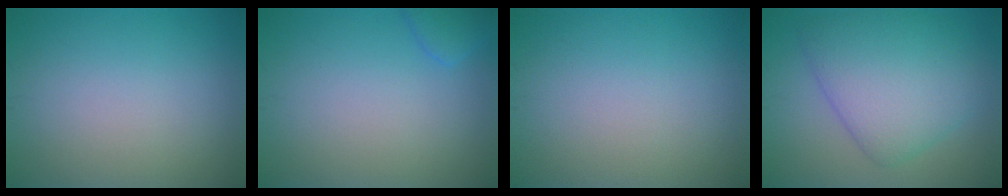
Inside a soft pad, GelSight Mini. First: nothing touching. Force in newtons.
{"total": 1.6, "press": 1.6, "slide": 0.1}
{"total": 0.0}
{"total": 7.4, "press": 7.4, "slide": 0.1}